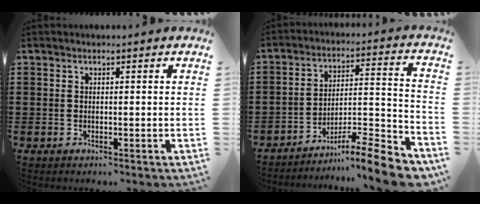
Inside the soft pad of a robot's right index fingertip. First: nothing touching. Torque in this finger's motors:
{"motor_torque": [1.46, -0.68, 0.47, 0.05]}